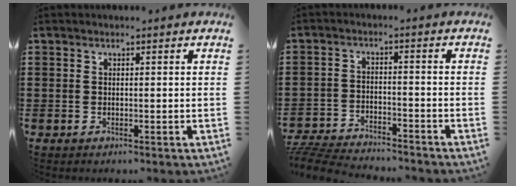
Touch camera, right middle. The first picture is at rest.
{"total": 5.9, "force": [-5.8, 0.7, 0.9], "torque": [-0.029, 0.007, -0.119]}